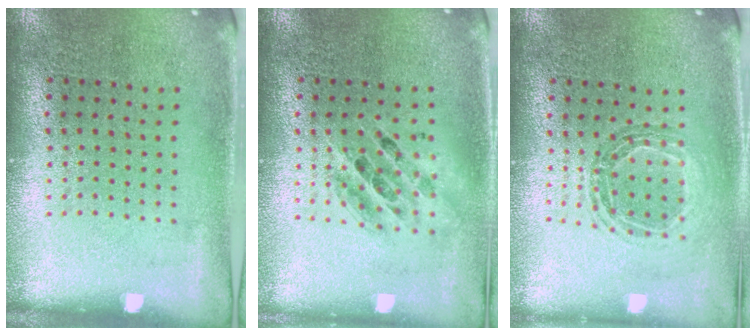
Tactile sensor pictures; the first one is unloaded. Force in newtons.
{"total": 1.3, "press": 1.1, "slide": 0.6}
{"total": 0.9, "press": 0.9, "slide": 0.2}